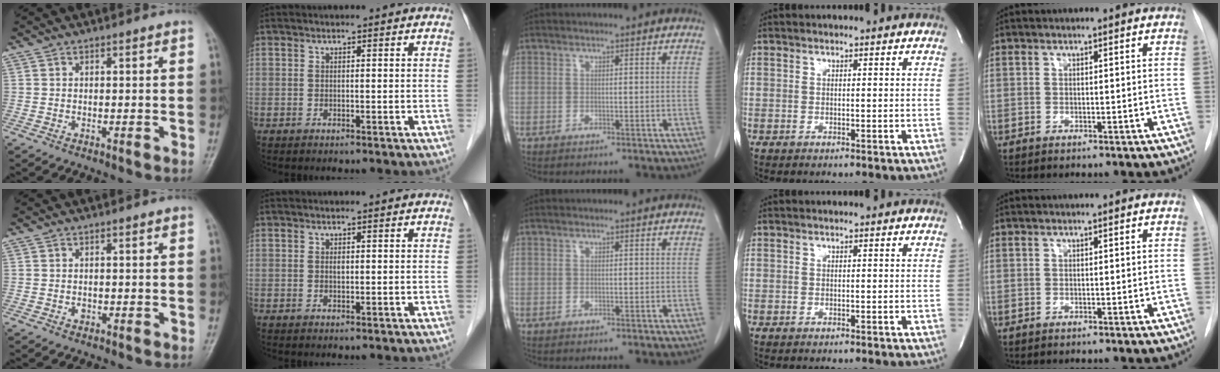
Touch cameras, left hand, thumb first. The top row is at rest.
{"thumb": {"total": 0.8, "force": [-0.1, 0.6, 0.5], "torque": [-0.004, 0.000, -0.002]}, "index": {"total": 0.6, "force": [0.2, 0.3, 0.4], "torque": [-0.007, 0.001, 0.002]}}